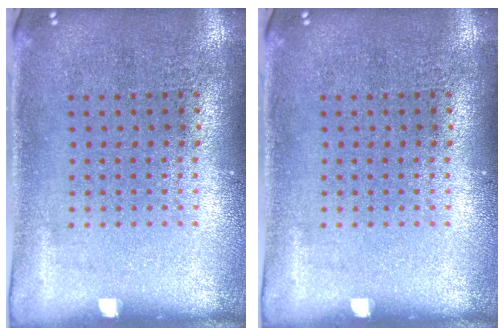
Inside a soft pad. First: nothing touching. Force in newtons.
{"total": 0.0}